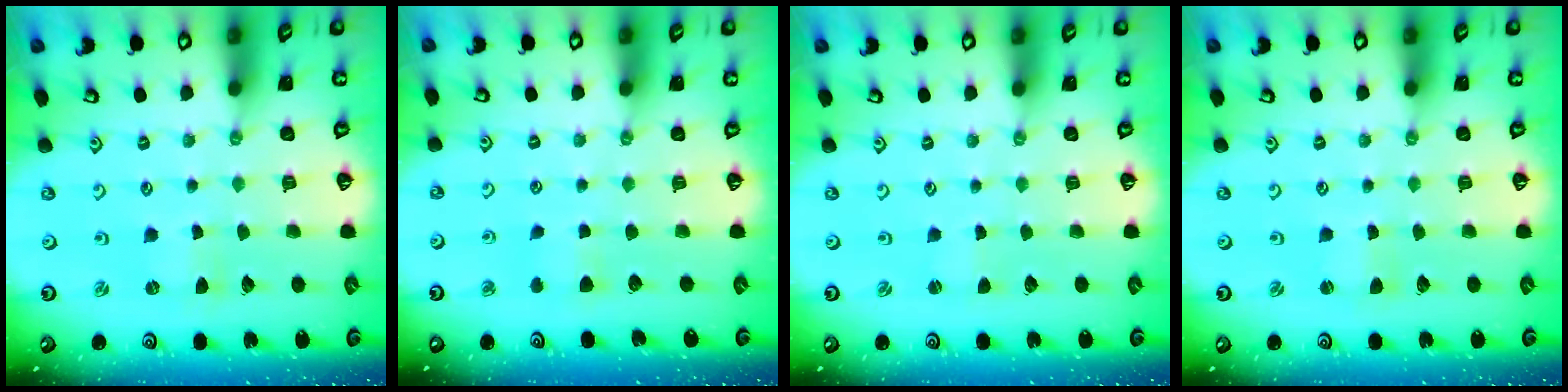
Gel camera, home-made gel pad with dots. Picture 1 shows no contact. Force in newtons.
{"total": 4.6, "press": 4.5, "slide": 0.6}
{"total": 0.0}
{"total": 0.6, "press": 0.5, "slide": 0.2}